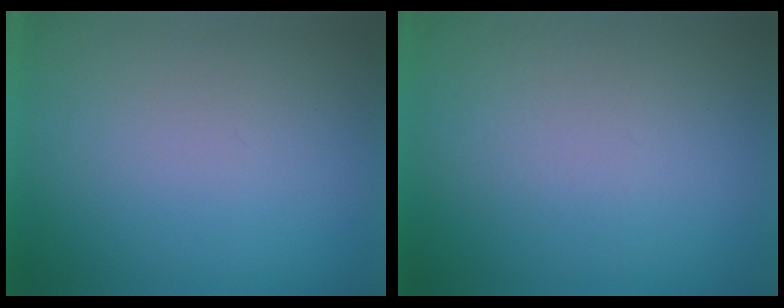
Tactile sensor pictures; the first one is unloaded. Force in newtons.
{"total": 4.2}